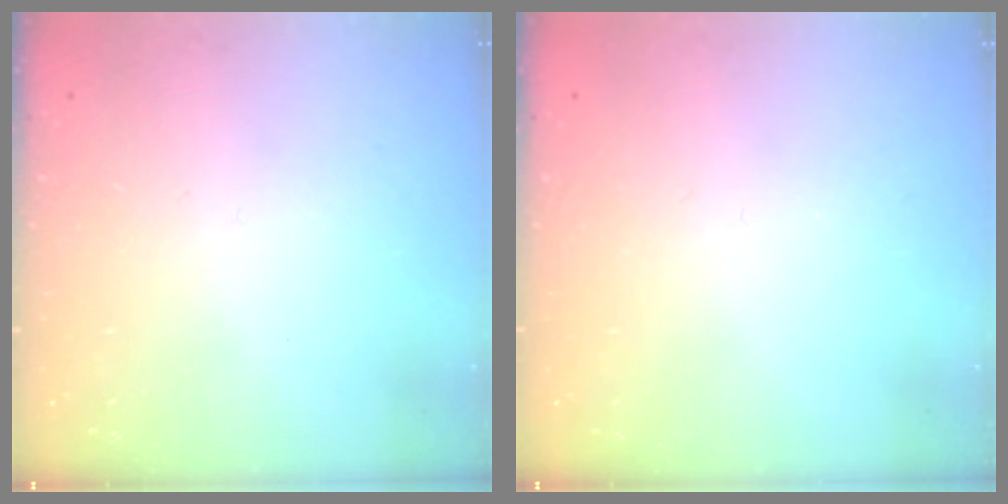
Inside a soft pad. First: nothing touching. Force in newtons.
{"total": 0.0}